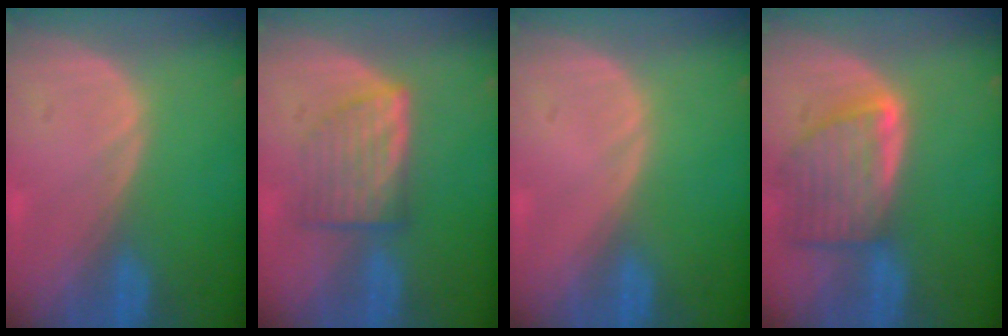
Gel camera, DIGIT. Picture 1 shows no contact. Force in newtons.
{"total": 6.3, "press": 6.0, "slide": 1.7}
{"total": 0.0}
{"total": 8.1, "press": 7.4, "slide": 3.3}